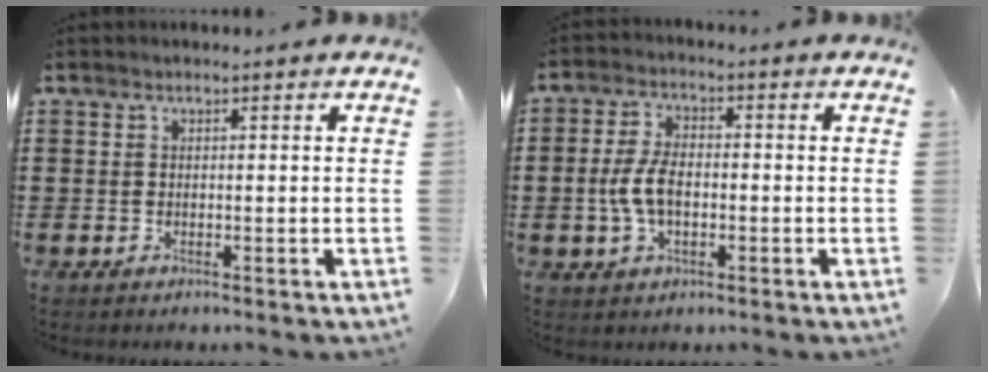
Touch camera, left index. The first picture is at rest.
{"total": 6.2, "force": [-1.0, 3.2, 5.2], "torque": [-0.121, -0.001, -0.024]}